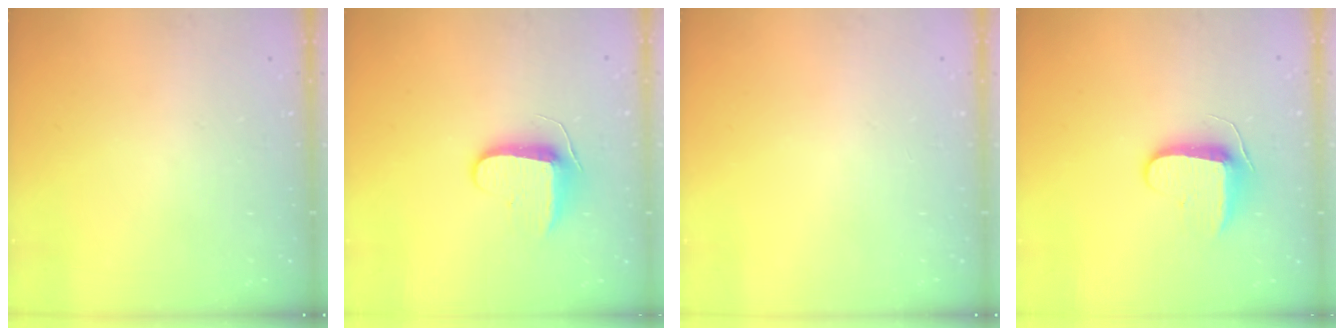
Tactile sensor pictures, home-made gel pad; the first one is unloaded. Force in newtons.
{"total": 9.0, "press": 9.0, "slide": 0.7}
{"total": 0.0}
{"total": 9.0, "press": 9.0, "slide": 0.7}